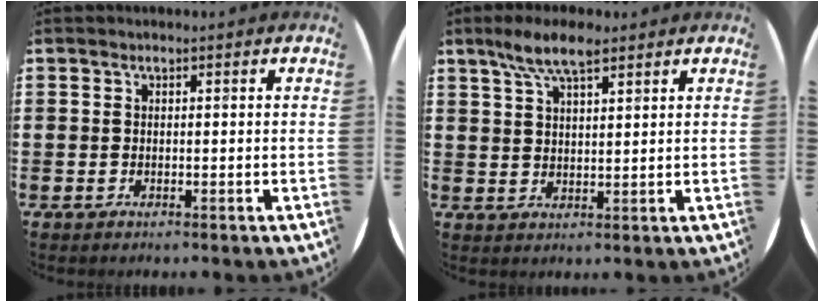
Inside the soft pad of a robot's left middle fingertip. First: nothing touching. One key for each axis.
{"total": 6.4, "fx": 4.6, "fy": 2.0, "fz": 4.0, "tx": -0.081, "ty": -0.002, "tz": 0.080}